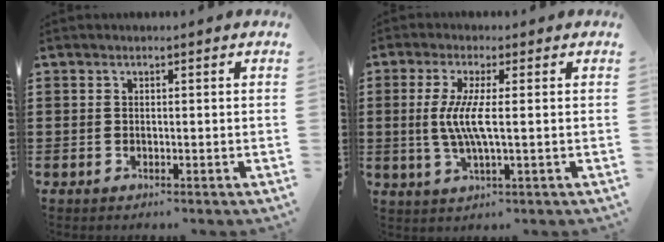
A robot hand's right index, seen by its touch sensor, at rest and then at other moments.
{"total": 5.5, "force": [0.1, 0.2, 5.5], "torque": [-0.116, -0.012, -0.006]}